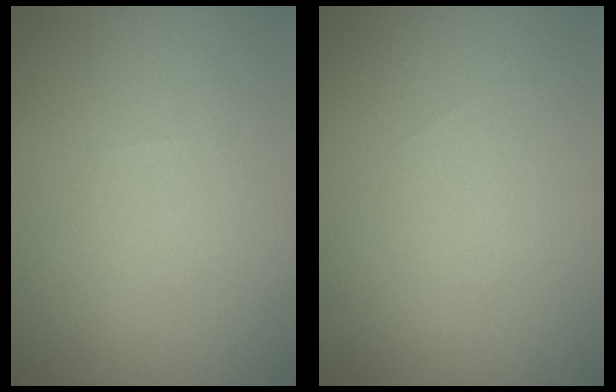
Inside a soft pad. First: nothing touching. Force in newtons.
{"total": 0.0}